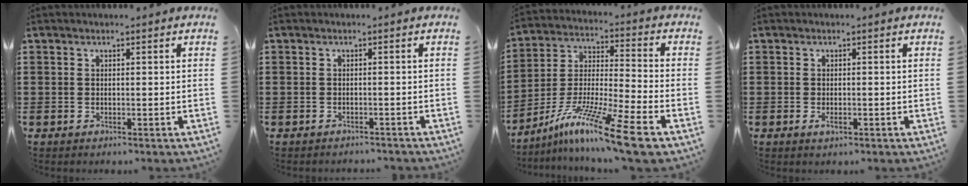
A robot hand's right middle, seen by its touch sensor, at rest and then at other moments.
{"total": 0.8, "force": [-0.8, 0.0, 0.1], "torque": [-0.004, -0.001, -0.016]}
{"total": 13.2, "force": [-9.7, -0.2, 9.0], "torque": [-0.170, 0.006, -0.185]}
{"total": 1.1, "force": [-0.3, 0.4, 0.9], "torque": [-0.018, -0.004, -0.005]}